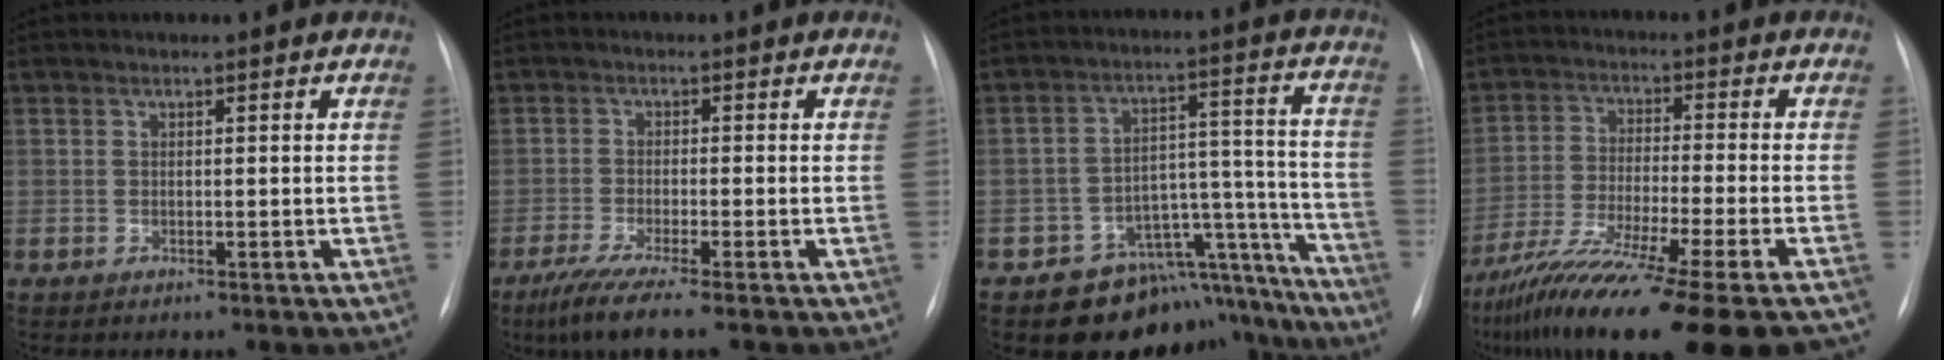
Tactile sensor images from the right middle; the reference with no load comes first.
{"total": 6.7, "force": [-4.6, -0.4, 4.8], "torque": [-0.089, -0.024, -0.081]}
{"total": 14.7, "force": [-13.1, 6.4, 1.6], "torque": [0.023, 0.090, -0.176]}
{"total": 20.5, "force": [-15.6, -0.4, 13.2], "torque": [-0.199, -0.059, -0.258]}